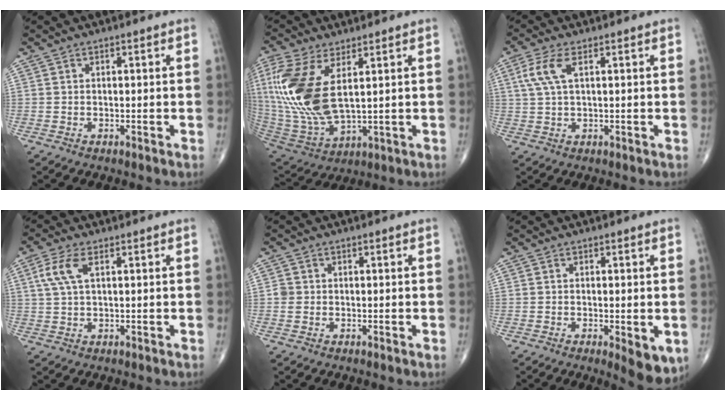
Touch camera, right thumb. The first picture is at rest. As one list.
[{"total": 18.7, "force": [4.7, 8.7, 15.9], "torque": [-0.366, -0.023, 0.101]}, {"total": 5.2, "force": [1.8, 1.9, 4.6], "torque": [-0.119, 0.010, 0.040]}, {"total": 5.2, "force": [1.7, 2.2, 4.4], "torque": [-0.110, 0.010, 0.037]}, {"total": 1.3, "force": [-0.1, 1.3, 0.4], "torque": [-0.002, 0.003, -0.001]}, {"total": 6.1, "force": [-1.9, 2.1, 5.5], "torque": [-0.068, -0.015, -0.023]}]